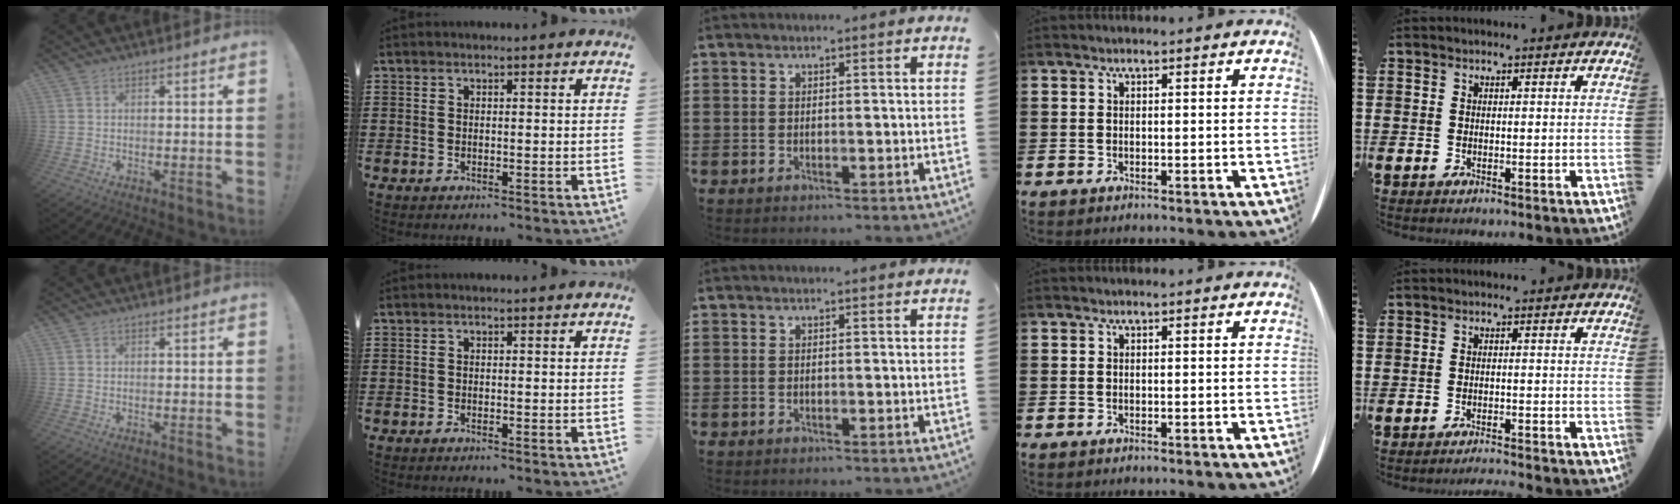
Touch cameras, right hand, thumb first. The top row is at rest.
{"little": {"total": 1.2, "force": [-1.1, -0.2, 0.0], "torque": [0.000, 0.002, -0.023]}}